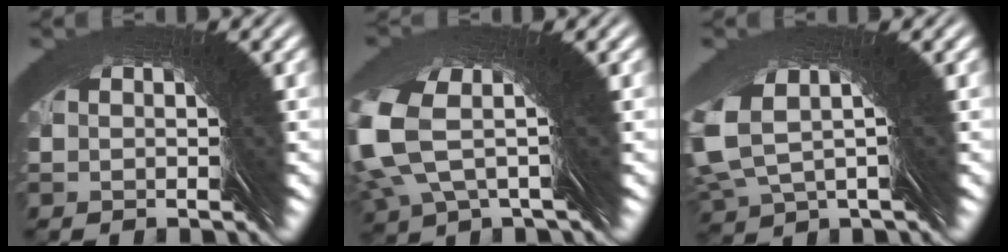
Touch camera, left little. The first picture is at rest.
{"total": 4.3, "force": [3.4, 0.4, 2.5], "torque": [-0.057, 0.045, 0.038]}
{"total": 3.5, "force": [2.6, 1.4, 1.8], "torque": [-0.051, 0.020, 0.031]}